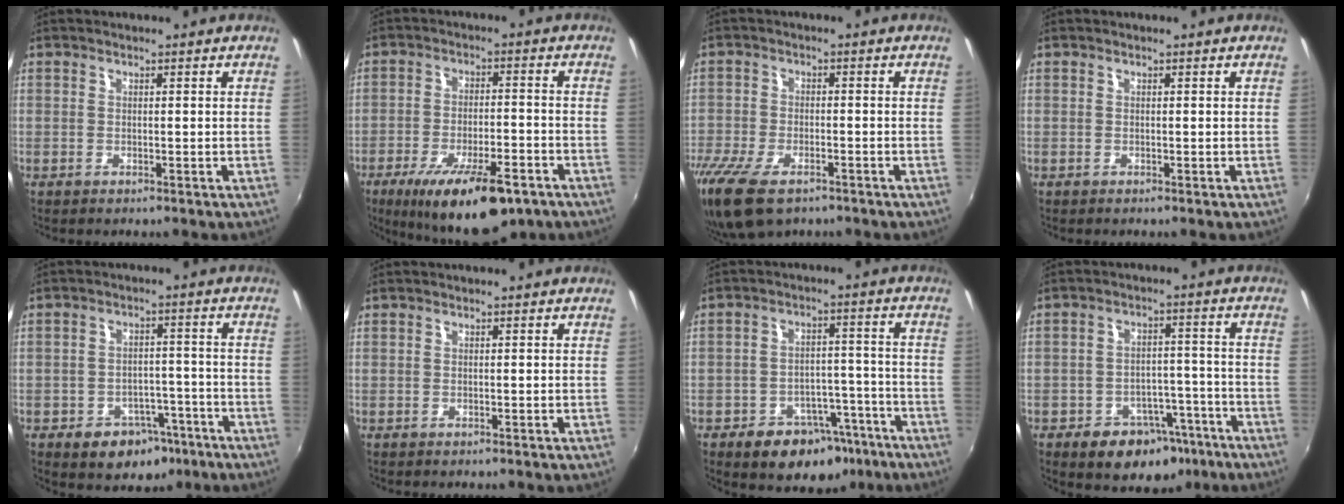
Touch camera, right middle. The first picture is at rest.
{"total": 17.3, "force": [-10.8, 5.5, 12.3], "torque": [-0.219, -0.036, -0.159]}
{"total": 11.1, "force": [-7.7, 4.8, 6.4], "torque": [-0.161, -0.039, -0.142]}
{"total": 0.0}
{"total": 9.0, "force": [-5.2, 6.4, 3.7], "torque": [-0.070, 0.022, -0.051]}
{"total": 0.0}
{"total": 12.8, "force": [-8.2, 8.1, 5.6], "torque": [-0.098, 0.025, -0.095]}
{"total": 11.9, "force": [-7.3, 7.8, 5.2], "torque": [-0.091, 0.026, -0.081]}